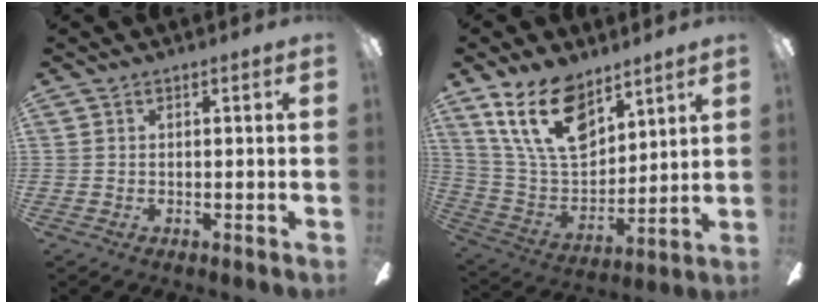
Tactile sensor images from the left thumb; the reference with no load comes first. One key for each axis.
{"total": 18.5, "fx": 11.2, "fy": 9.9, "fz": 10.9, "tx": -0.218, "ty": -0.047, "tz": 0.204}